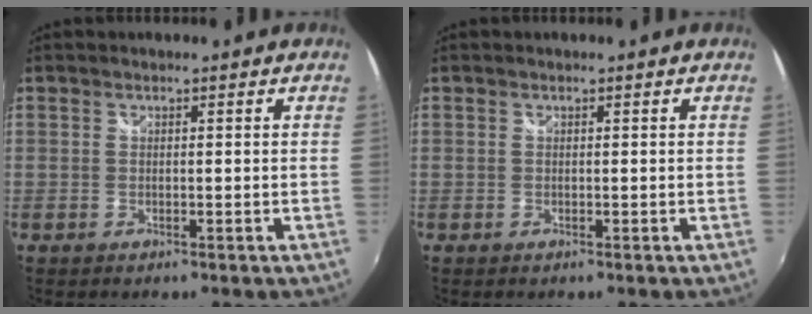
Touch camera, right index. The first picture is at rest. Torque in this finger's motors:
{"motor_torque": [0.11, 0.02, 0.00, 0.00]}